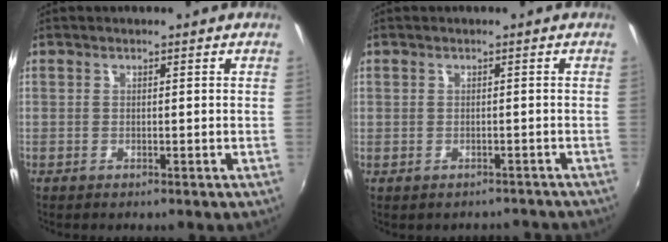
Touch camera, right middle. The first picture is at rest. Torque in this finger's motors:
{"motor_torque": [-0.83, -0.84, -1.02, -0.21]}